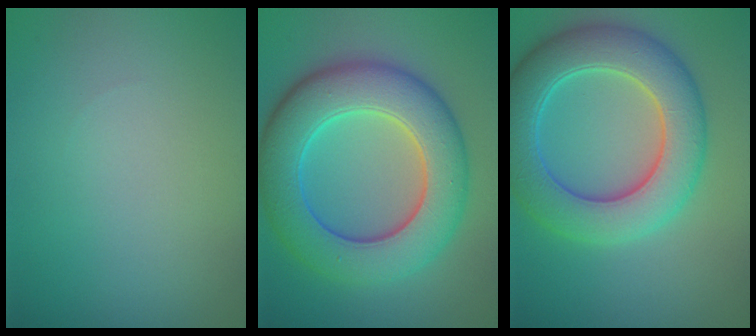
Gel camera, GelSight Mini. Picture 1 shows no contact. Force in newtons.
{"total": 9.8, "press": 9.8, "slide": 0.2}
{"total": 8.4, "press": 8.4, "slide": 0.2}